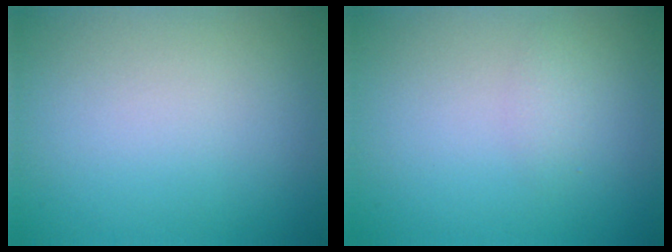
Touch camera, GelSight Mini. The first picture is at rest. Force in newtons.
{"total": 1.0, "press": 1.0, "slide": 0.2}